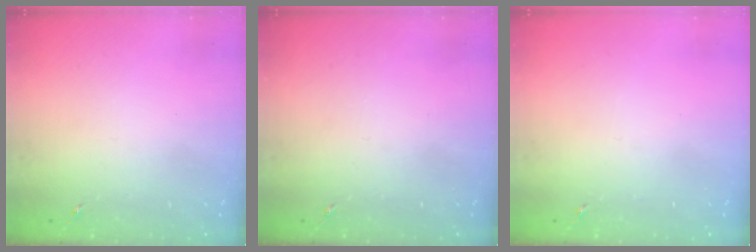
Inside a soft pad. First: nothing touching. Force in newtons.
{"total": 0.0}
{"total": 0.0}